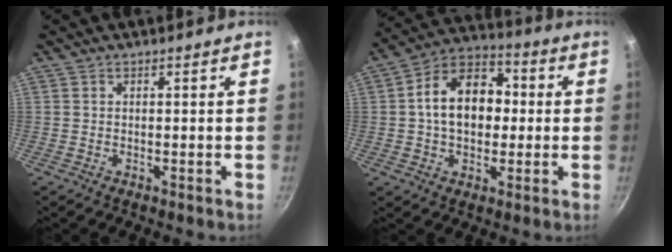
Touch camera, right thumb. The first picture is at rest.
{"total": 14.7, "force": [0.7, 10.4, 10.4], "torque": [-0.127, 0.030, -0.006]}